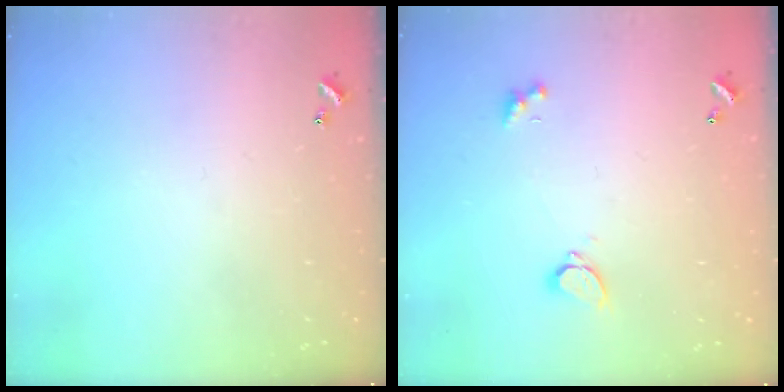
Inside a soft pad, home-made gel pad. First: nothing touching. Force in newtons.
{"total": 2.1, "press": 1.8, "slide": 1.0}